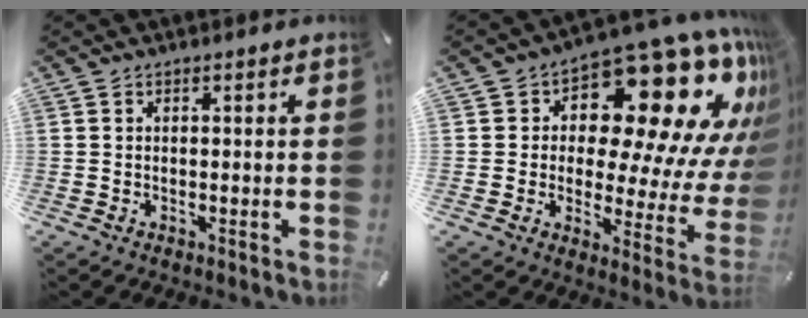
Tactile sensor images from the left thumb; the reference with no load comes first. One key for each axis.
{"total": 21.4, "fx": 10.2, "fy": 10.5, "fz": 15.5, "tx": -0.201, "ty": -0.089, "tz": 0.165}